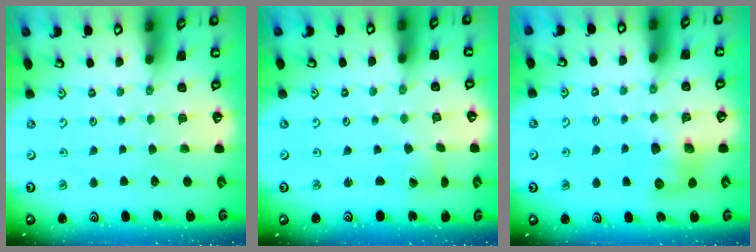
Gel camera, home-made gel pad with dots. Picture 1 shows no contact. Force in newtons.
{"total": 0.6, "press": 0.6, "slide": 0.0}
{"total": 10.5, "press": 10.5, "slide": 0.5}